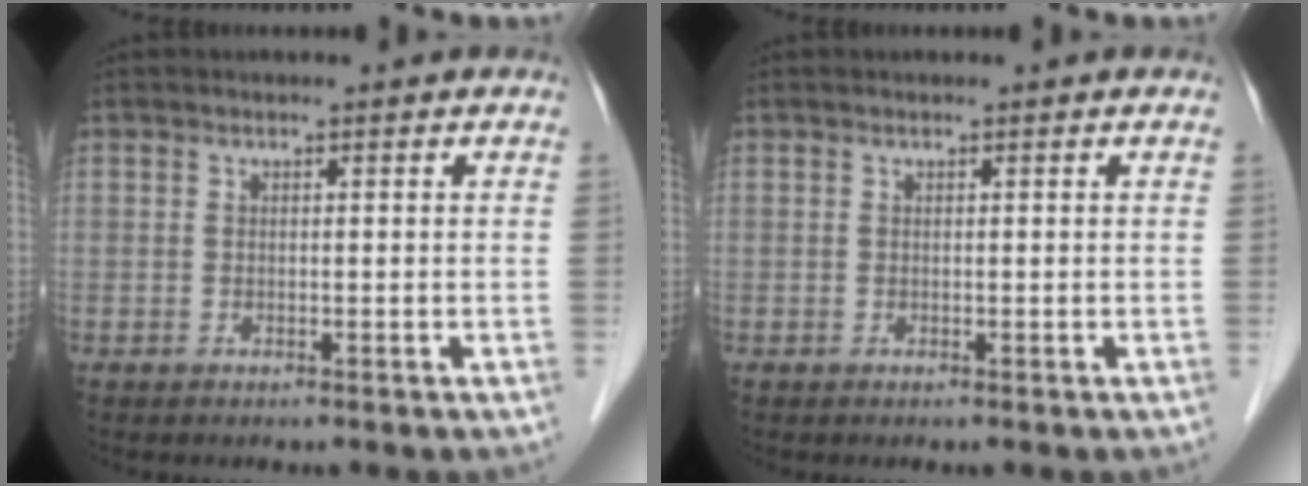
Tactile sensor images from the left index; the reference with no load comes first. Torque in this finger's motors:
{"motor_torque": [0.18, 0.06, 0.02, 0.01]}